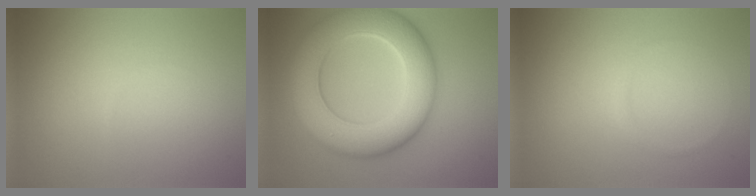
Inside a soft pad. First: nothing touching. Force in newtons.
{"total": 10.8, "press": 10.7, "slide": 0.8}
{"total": 0.6, "press": 0.6, "slide": 0.1}